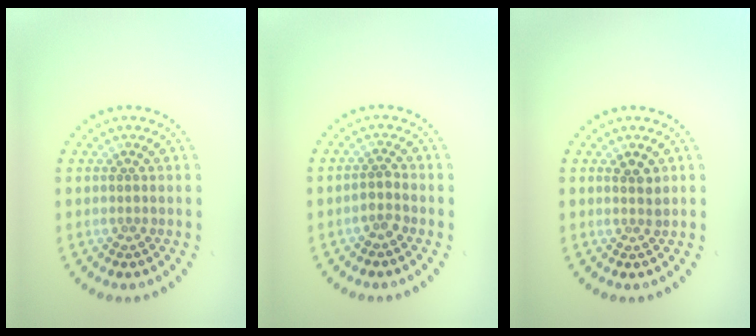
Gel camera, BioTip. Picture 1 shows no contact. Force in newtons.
{"total": 1.4, "press": 1.1, "slide": 0.8}
{"total": 1.3, "press": 1.1, "slide": 0.6}